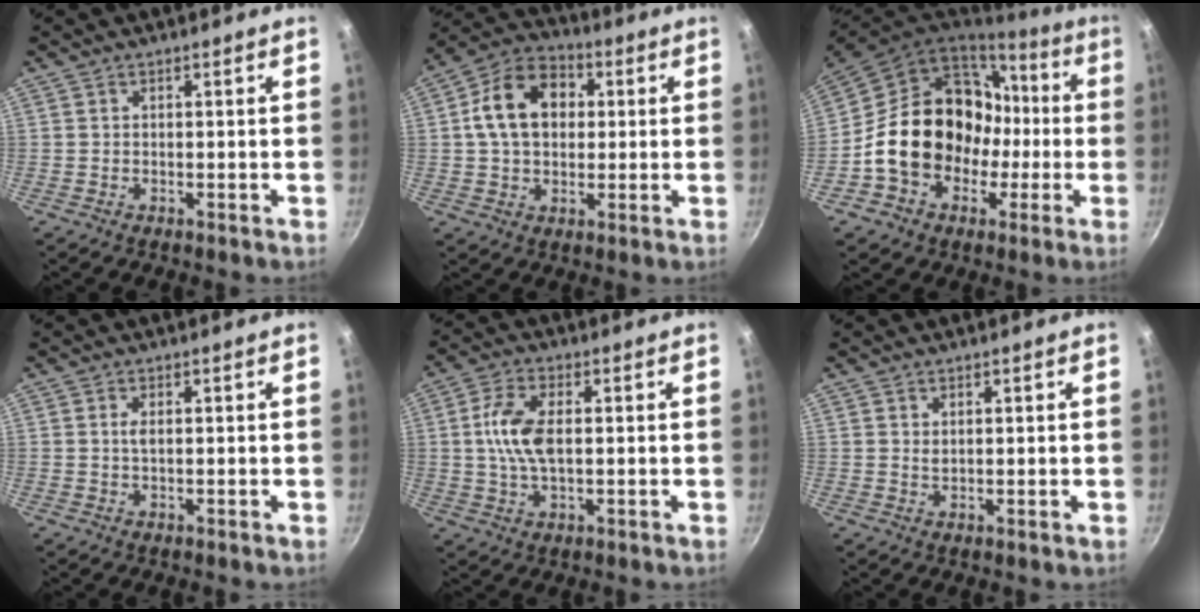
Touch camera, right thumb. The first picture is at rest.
{"total": 13.6, "force": [2.2, 10.0, 8.9], "torque": [-0.125, 0.022, 0.022]}
{"total": 21.6, "force": [-1.6, 17.4, 12.7], "torque": [-0.192, 0.059, -0.009]}
{"total": 1.5, "force": [0.3, 0.5, 1.4], "torque": [-0.031, 0.000, 0.007]}
{"total": 8.5, "force": [0.7, 4.3, 7.3], "torque": [-0.146, 0.008, 0.009]}
{"total": 1.1, "force": [0.6, 0.4, 0.8], "torque": [-0.013, -0.006, 0.010]}